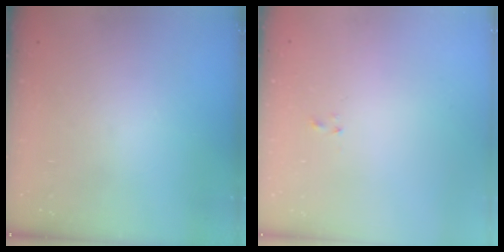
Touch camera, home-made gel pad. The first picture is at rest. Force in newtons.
{"total": 0.7, "press": 0.5, "slide": 0.4}